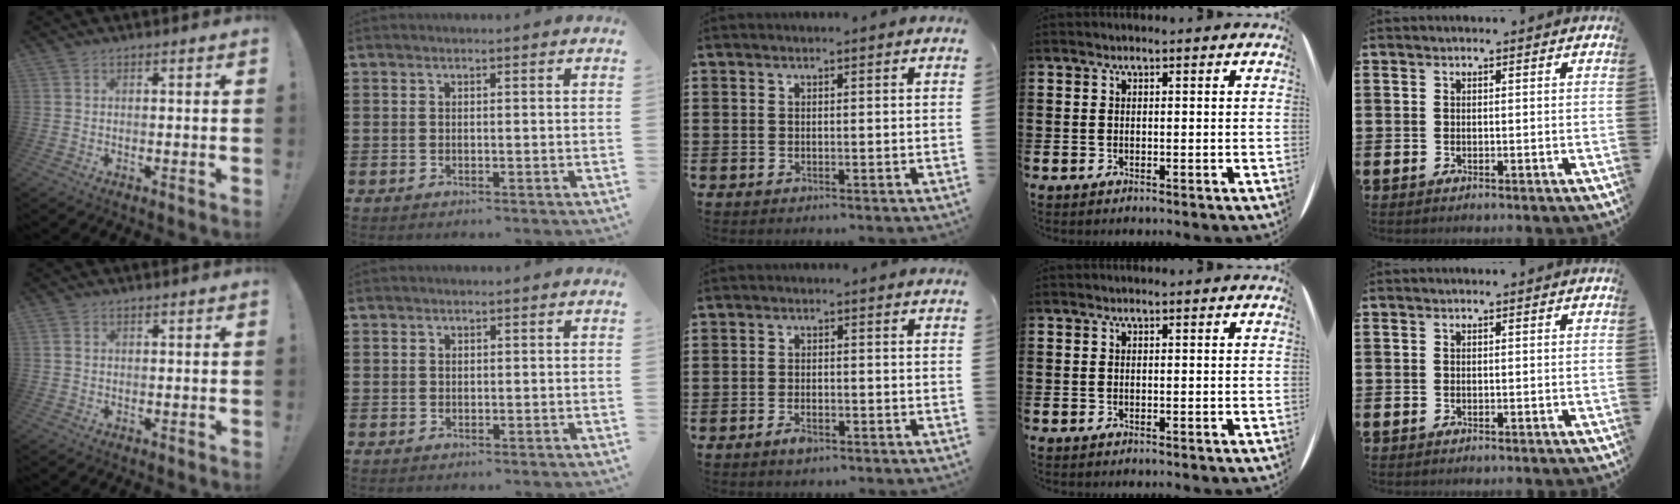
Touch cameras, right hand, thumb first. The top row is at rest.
{"thumb": {"total": 1.1, "force": [0.5, 0.8, 0.5], "torque": [-0.009, 0.003, 0.009]}, "index": {"total": 0.7, "force": [0.3, 0.6, 0.1], "torque": [-0.004, 0.003, 0.007]}, "middle": {"total": 2.2, "force": [-1.4, 0.9, 1.4], "torque": [-0.032, -0.002, -0.029]}}